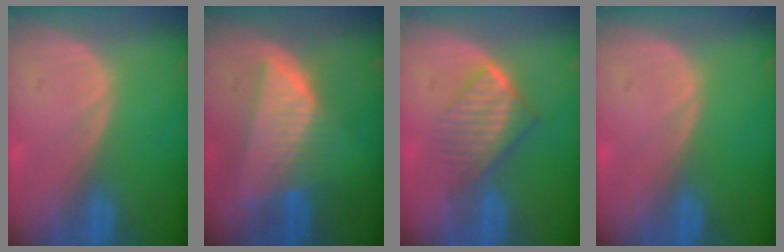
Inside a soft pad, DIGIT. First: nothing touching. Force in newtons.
{"total": 8.1, "press": 7.2, "slide": 3.8}
{"total": 6.6, "press": 5.9, "slide": 3.0}
{"total": 0.0}